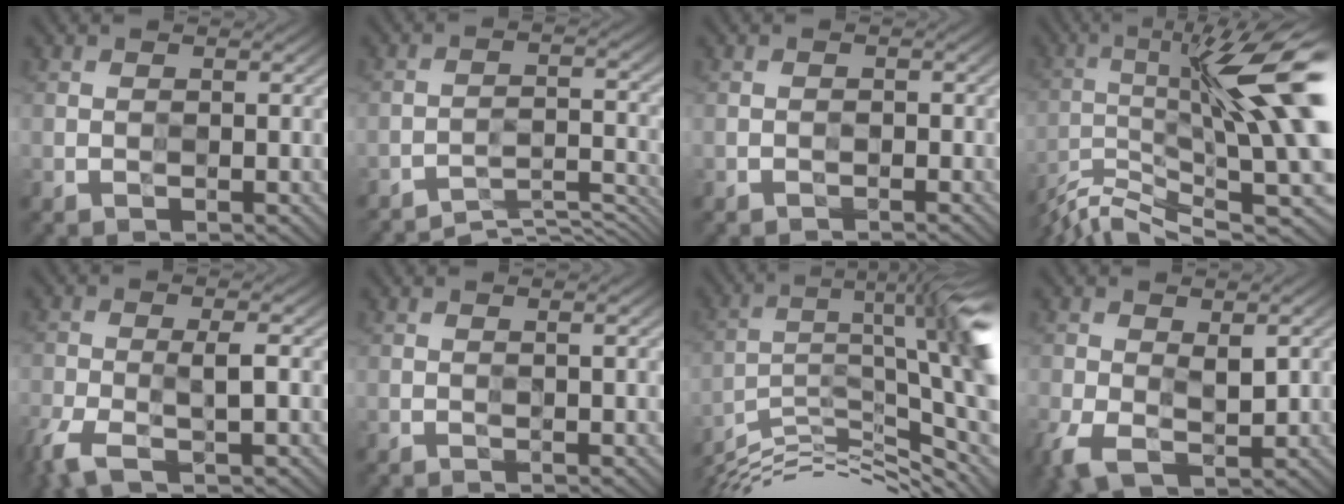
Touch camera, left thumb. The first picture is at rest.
{"total": 6.2, "force": [-5.6, 1.0, 2.5], "torque": [-0.046, 0.004, -0.085]}
{"total": 0.8, "force": [-0.7, 0.2, 0.2], "torque": [0.000, 0.000, -0.015]}
{"total": 15.5, "force": [-3.7, 2.8, 14.8], "torque": [-0.244, -0.004, -0.064]}
{"total": 5.3, "force": [-2.6, 1.2, 4.5], "torque": [-0.099, -0.003, -0.062]}
{"total": 1.5, "force": [-0.1, 0.0, 1.5], "torque": [-0.024, 0.004, -0.007]}
{"total": 13.6, "force": [-5.4, 2.7, 12.2], "torque": [-0.212, -0.004, -0.097]}
{"total": 5.7, "force": [-0.9, 3.3, 4.6], "torque": [-0.110, -0.013, -0.015]}